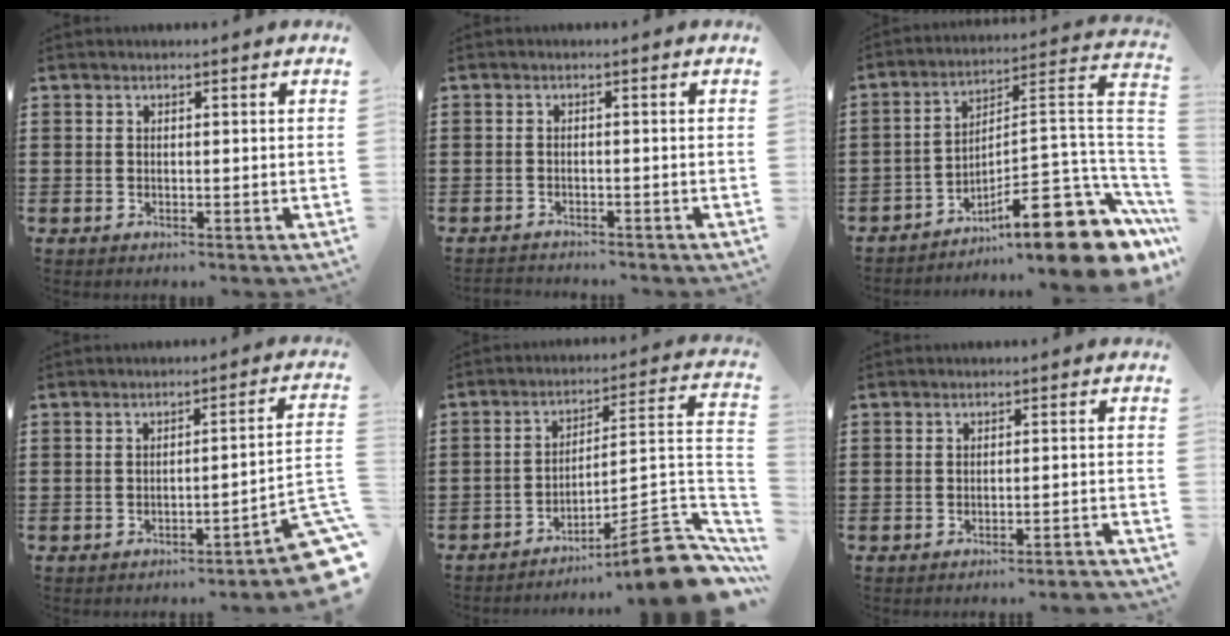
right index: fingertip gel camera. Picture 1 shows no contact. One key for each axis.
{"total": 1.4, "fx": -1.4, "fy": 0.3, "fz": -0.1, "tx": -0.002, "ty": 0.003, "tz": -0.032}
{"total": 14.5, "fx": -8.9, "fy": 3.6, "fz": 10.8, "tx": -0.133, "ty": 0.011, "tz": -0.152}
{"total": 5.0, "fx": -3.2, "fy": 0.2, "fz": 3.9, "tx": -0.057, "ty": -0.022, "tz": -0.061}
{"total": 11.4, "fx": -8.1, "fy": 1.2, "fz": 8.0, "tx": -0.105, "ty": 0.016, "tz": -0.146}
{"total": 1.7, "fx": -1.6, "fy": -0.3, "fz": 0.6, "tx": -0.011, "ty": 0.001, "tz": -0.032}